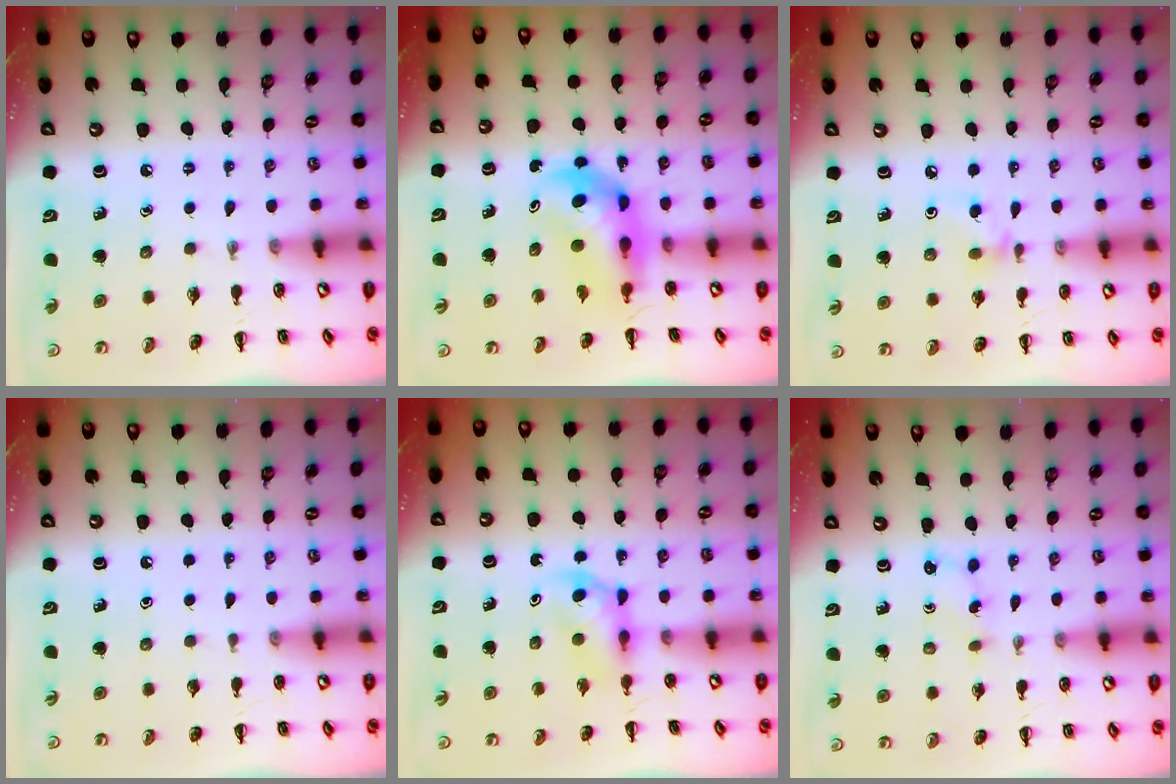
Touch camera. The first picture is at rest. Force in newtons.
{"total": 6.0, "press": 5.9, "slide": 1.3}
{"total": 5.6, "press": 5.4, "slide": 1.6}
{"total": 0.0}
{"total": 3.8, "press": 3.7, "slide": 1.0}
{"total": 2.8, "press": 2.6, "slide": 1.0}